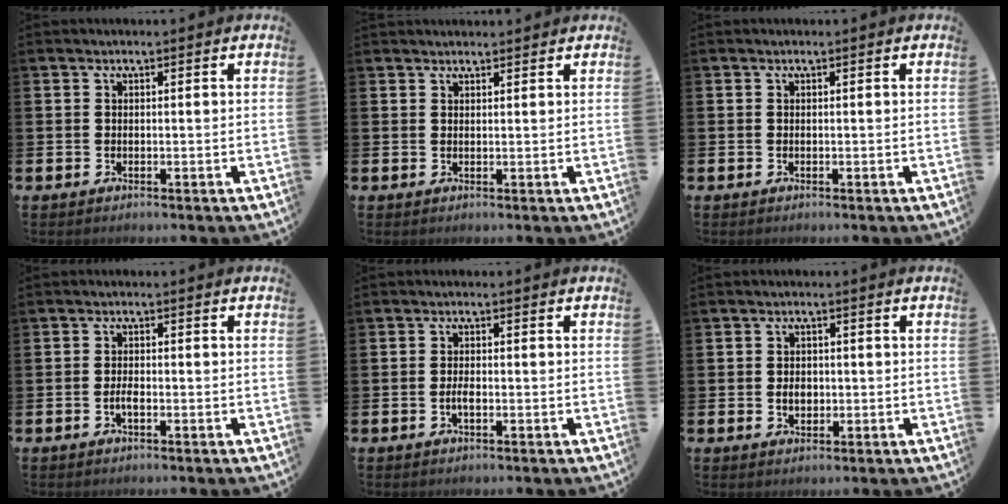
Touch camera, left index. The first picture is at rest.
{"total": 1.4, "force": [1.4, 0.3, 0.1], "torque": [0.004, -0.002, 0.024]}
{"total": 0.0}
{"total": 1.7, "force": [-0.6, 0.6, 1.4], "torque": [-0.033, 0.003, -0.011]}
{"total": 1.6, "force": [-0.5, 0.6, 1.4], "torque": [-0.023, 0.000, -0.011]}
{"total": 2.4, "force": [-0.2, 1.7, 1.6], "torque": [-0.013, -0.001, -0.011]}